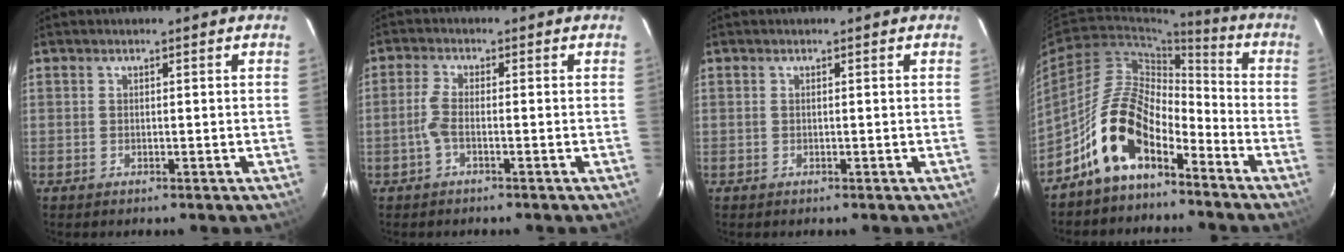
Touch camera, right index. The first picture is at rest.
{"total": 2.6, "force": [-1.2, 0.4, 2.3], "torque": [-0.060, 0.004, -0.025]}
{"total": 0.0}
{"total": 12.9, "force": [-8.2, 5.9, 8.0], "torque": [-0.151, 0.025, -0.155]}